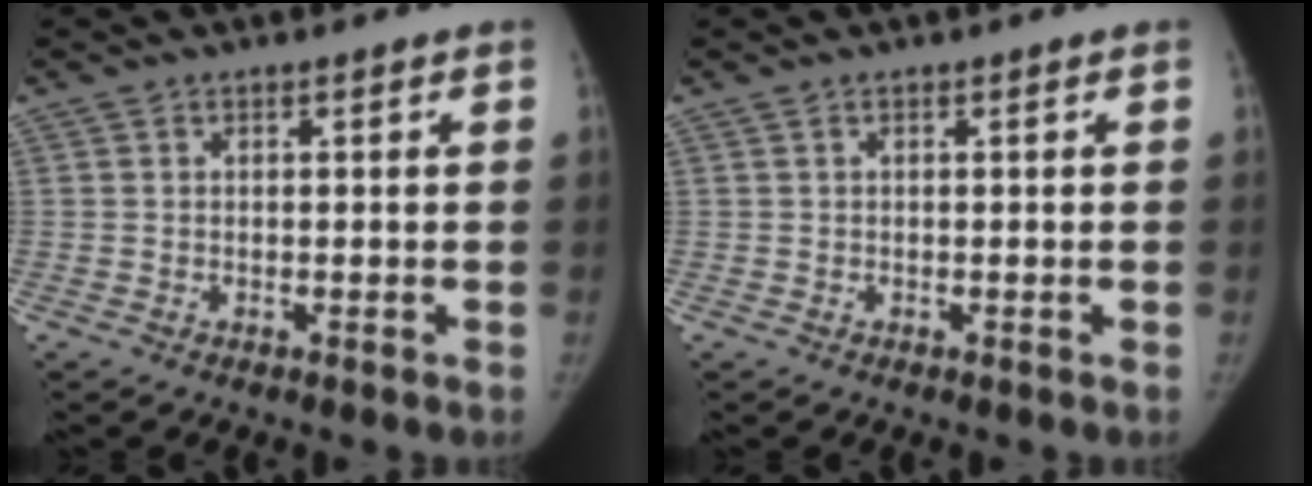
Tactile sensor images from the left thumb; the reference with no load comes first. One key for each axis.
{"total": 0.0}